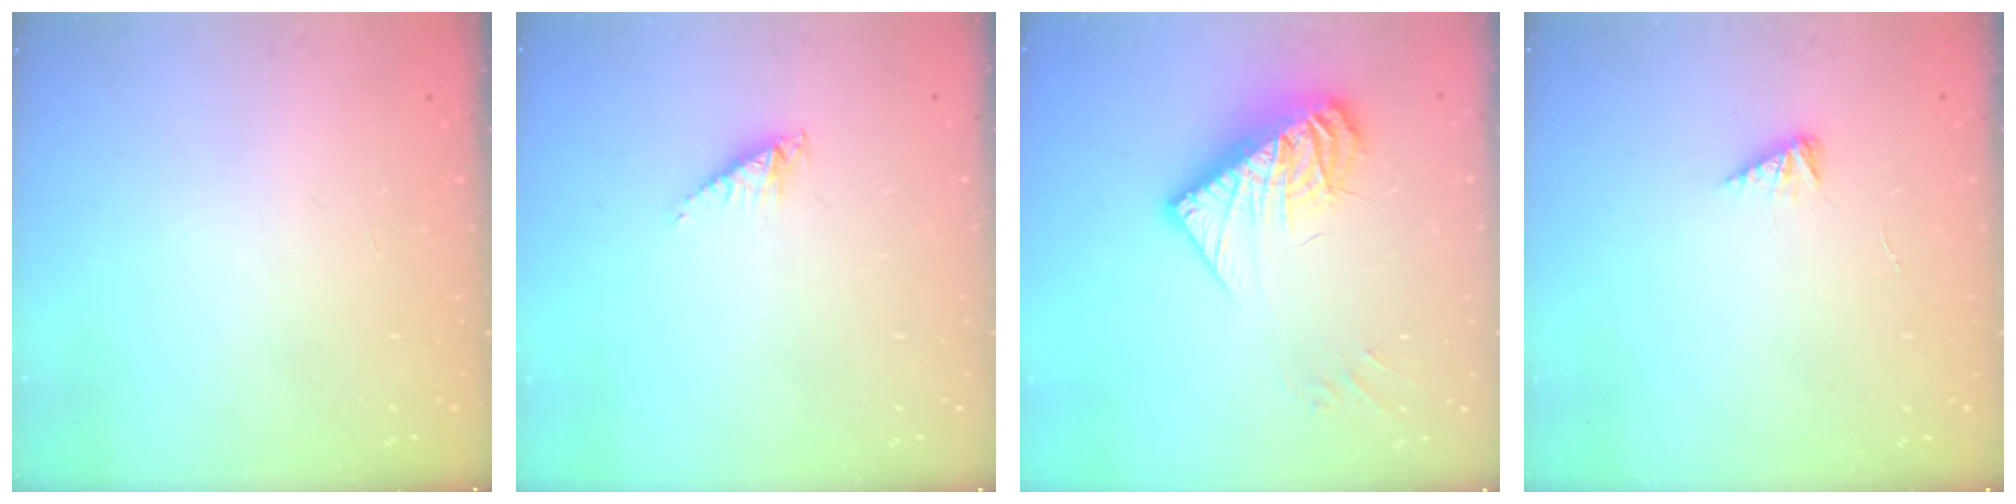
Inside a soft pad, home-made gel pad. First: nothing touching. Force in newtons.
{"total": 2.7, "press": 2.7, "slide": 0.3}
{"total": 14.9, "press": 14.9, "slide": 1.5}
{"total": 2.3, "press": 2.3, "slide": 0.4}